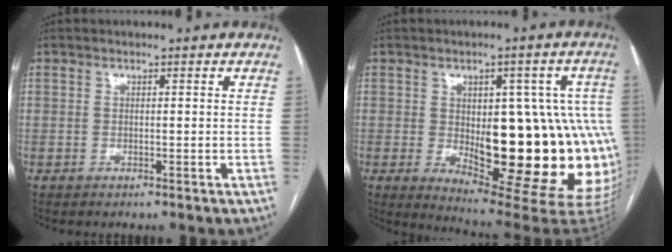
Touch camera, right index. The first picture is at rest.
{"total": 21.7, "force": [-2.2, 7.6, 20.3], "torque": [-0.182, 0.018, -0.002]}